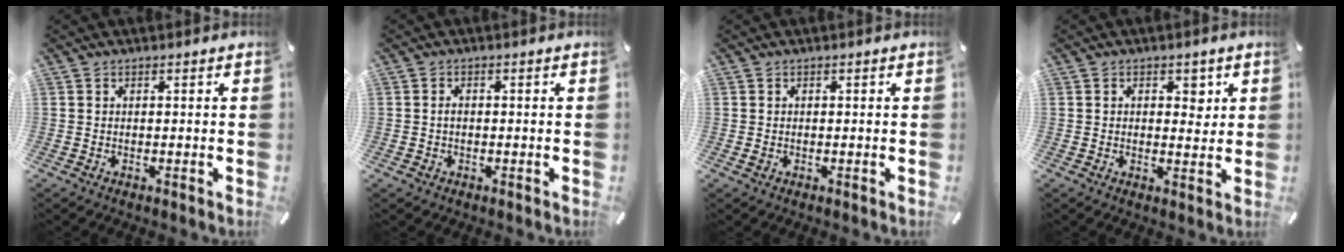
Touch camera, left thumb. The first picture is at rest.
{"total": 1.5, "force": [-0.2, 1.1, 1.0], "torque": [-0.021, 0.005, -0.006]}
{"total": 0.8, "force": [-0.2, 0.6, 0.5], "torque": [-0.009, 0.001, -0.004]}
{"total": 3.7, "force": [1.1, 2.6, 2.4], "torque": [-0.020, -0.007, 0.011]}